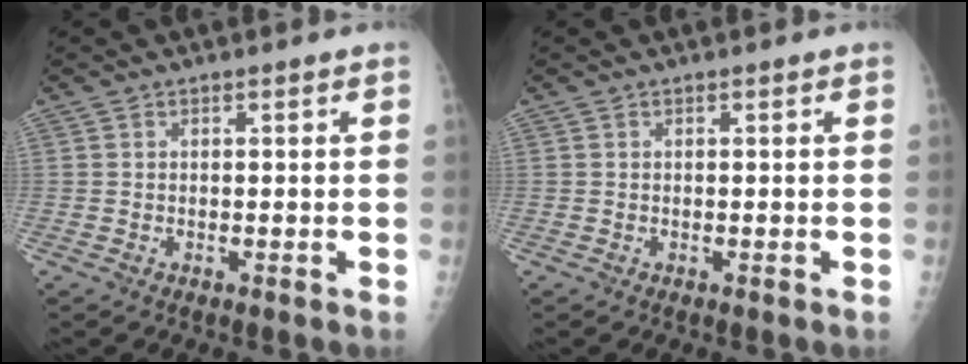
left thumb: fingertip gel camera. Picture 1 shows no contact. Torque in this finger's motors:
{"motor_torque": [0.00, 0.00, -0.03, -0.06, 0.00]}